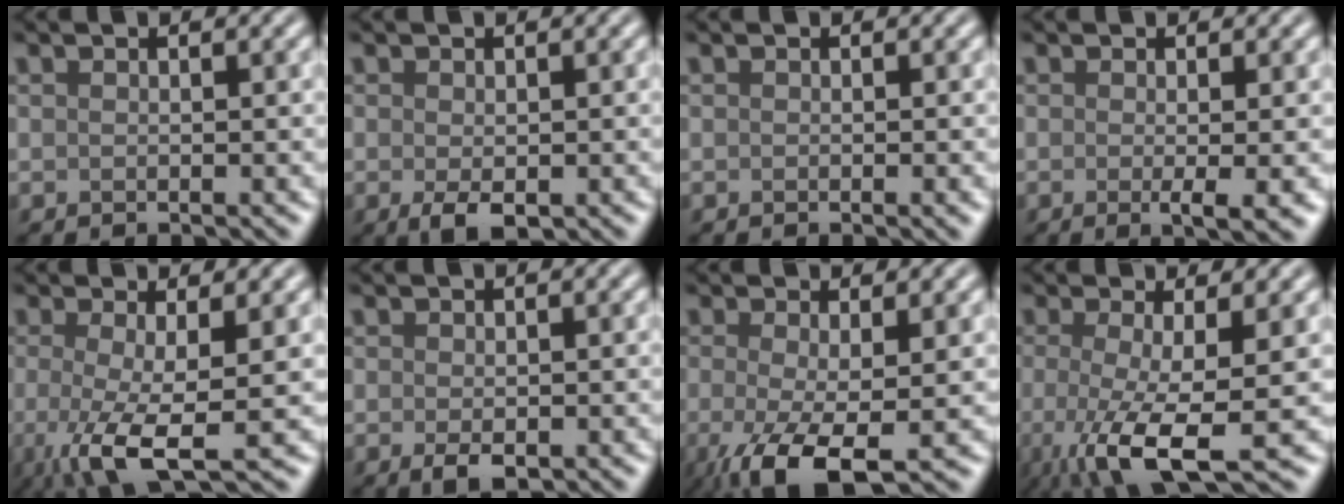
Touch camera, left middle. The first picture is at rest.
{"total": 1.6, "force": [-1.0, 0.4, 1.1], "torque": [-0.033, -0.001, -0.002]}
{"total": 0.8, "force": [-0.3, 0.2, 0.7], "torque": [-0.010, 0.007, 0.001]}
{"total": 2.7, "force": [-0.7, 0.3, 2.6], "torque": [-0.038, 0.004, 0.000]}
{"total": 5.6, "force": [-1.6, 1.1, 5.3], "torque": [-0.099, -0.008, -0.019]}
{"total": 1.3, "force": [-1.0, 0.3, 0.8], "torque": [-0.025, 0.000, -0.003]}
{"total": 5.5, "force": [-2.4, 1.2, 4.9], "torque": [-0.104, -0.012, -0.029]}
{"total": 7.0, "force": [-2.2, 1.5, 6.5], "torque": [-0.121, -0.013, -0.028]}